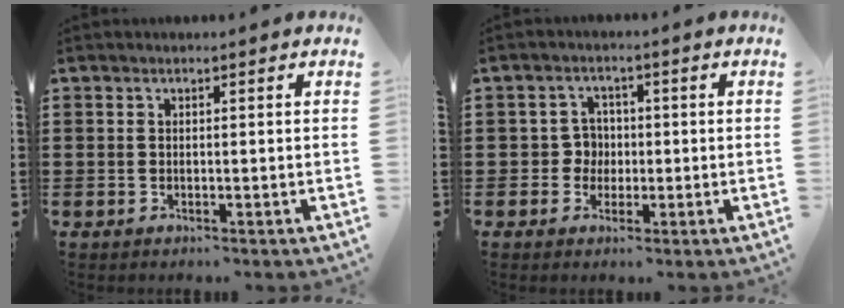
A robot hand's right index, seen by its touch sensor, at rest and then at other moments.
{"total": 3.0, "force": [-0.4, 2.8, 1.1], "torque": [-0.032, 0.007, -0.012]}